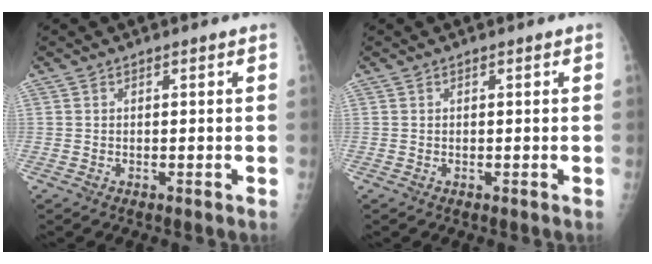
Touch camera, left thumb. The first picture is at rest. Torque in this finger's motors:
{"motor_torque": [0.20, 0.28, -0.12, -0.06, 0.00]}